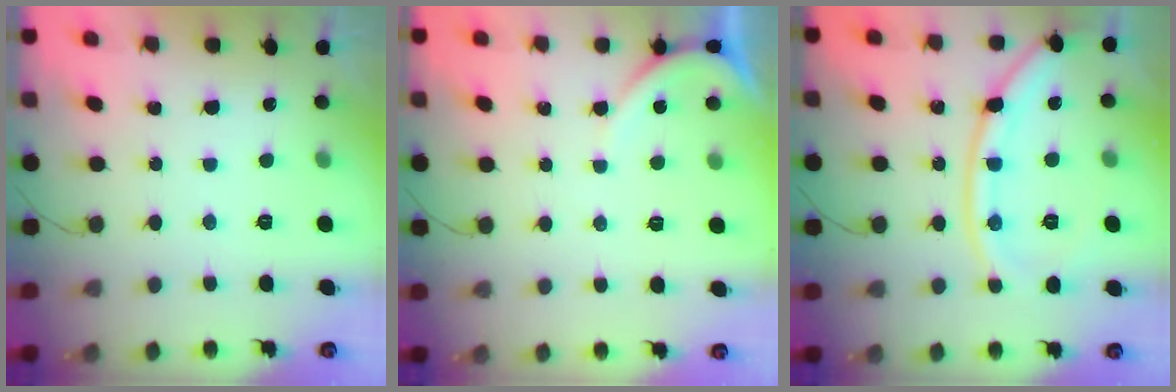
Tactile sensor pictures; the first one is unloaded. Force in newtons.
{"total": 4.7, "press": 4.7, "slide": 0.6}
{"total": 14.2, "press": 14.1, "slide": 1.5}